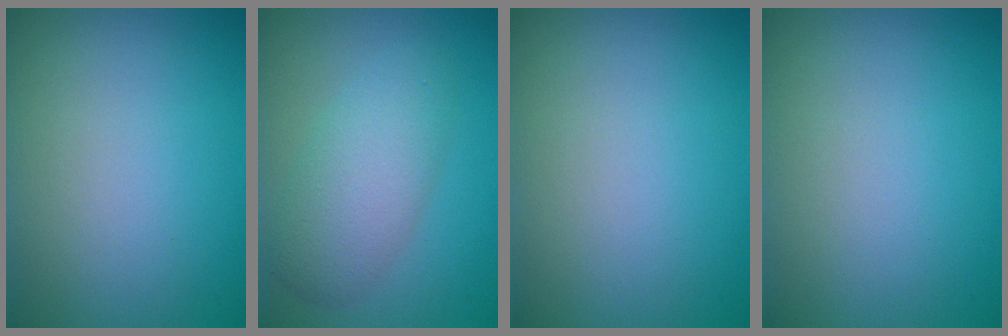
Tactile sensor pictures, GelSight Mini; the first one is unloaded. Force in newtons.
{"total": 4.5, "press": 4.5, "slide": 0.1}
{"total": 0.0}
{"total": 0.0}